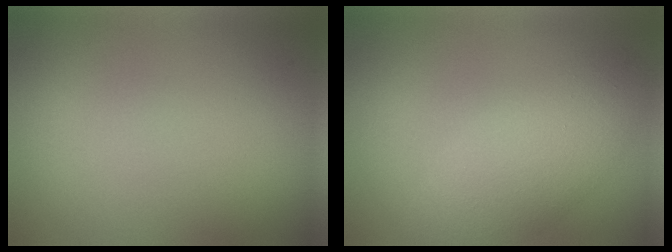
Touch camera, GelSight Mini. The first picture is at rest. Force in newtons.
{"total": 5.6, "press": 5.6, "slide": 0.5}